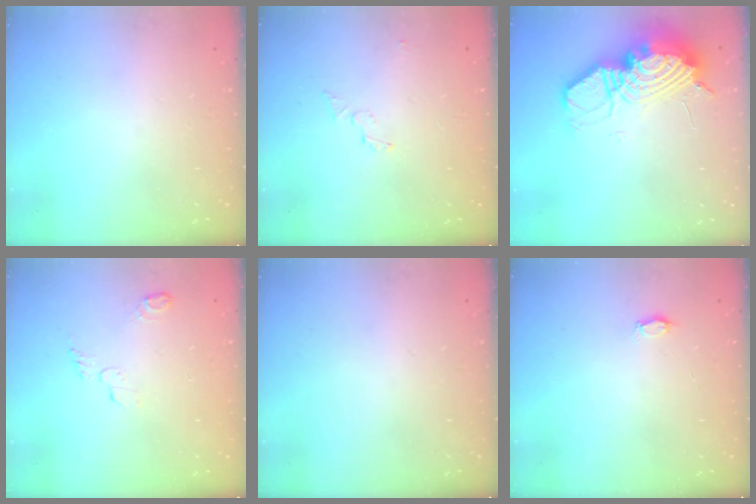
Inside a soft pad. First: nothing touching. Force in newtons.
{"total": 4.0, "press": 4.0, "slide": 0.4}
{"total": 19.5, "press": 19.4, "slide": 2.1}
{"total": 5.4, "press": 5.4, "slide": 0.5}
{"total": 0.0}
{"total": 2.3, "press": 2.3, "slide": 0.3}